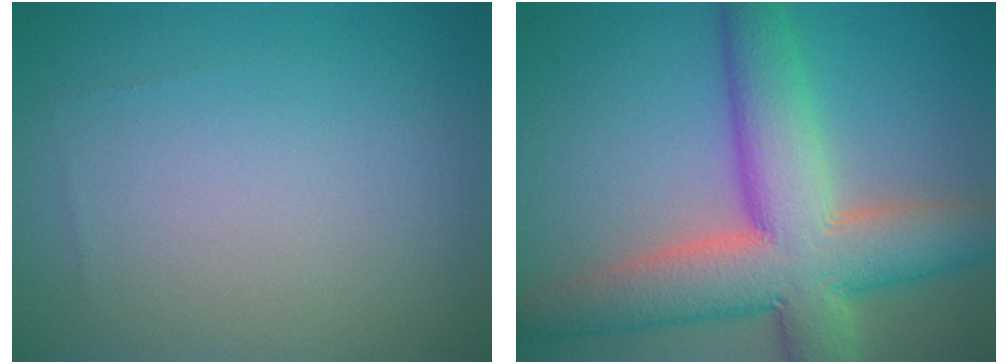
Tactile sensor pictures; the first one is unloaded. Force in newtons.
{"total": 11.0, "press": 11.0, "slide": 0.7}